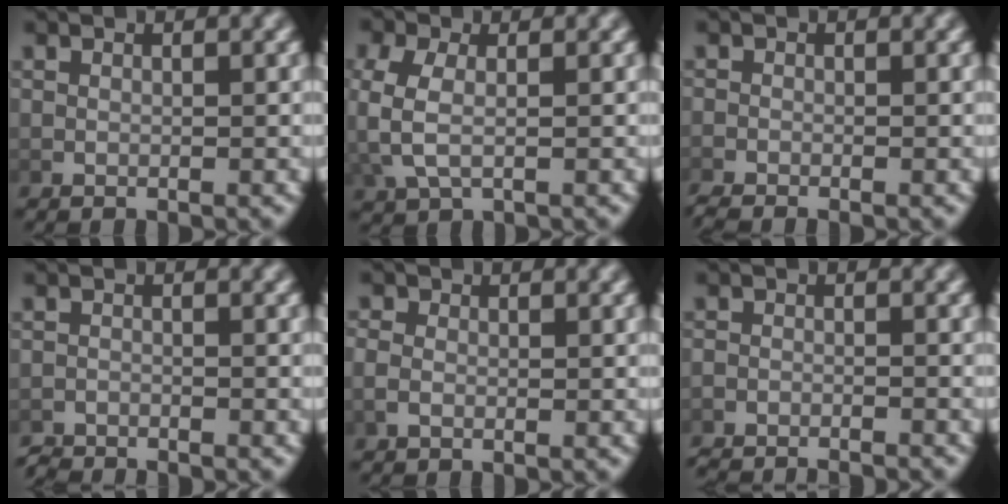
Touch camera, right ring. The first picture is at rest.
{"total": 3.6, "force": [0.5, 2.3, 2.7], "torque": [-0.082, -0.009, 0.018]}
{"total": 1.6, "force": [-1.4, 0.5, 0.4], "torque": [-0.006, -0.008, -0.023]}
{"total": 2.3, "force": [-2.3, 0.1, -0.1], "torque": [0.002, -0.011, -0.038]}
{"total": 1.4, "force": [-0.4, 1.1, 0.8], "torque": [-0.022, -0.005, -0.006]}
{"total": 4.6, "force": [-4.5, 0.9, 0.4], "torque": [-0.001, -0.013, -0.072]}